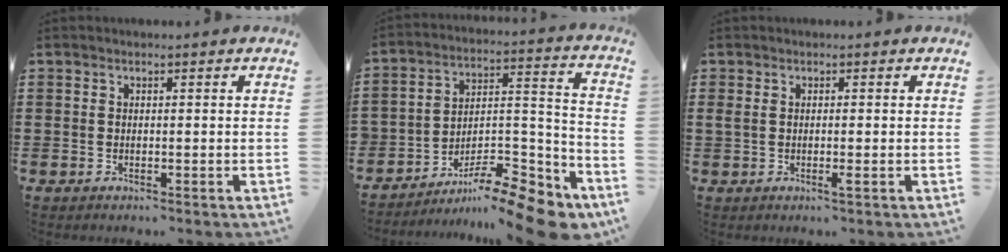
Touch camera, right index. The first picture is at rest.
{"total": 12.2, "force": [-10.3, 2.9, 6.0], "torque": [-0.071, 0.039, -0.190]}
{"total": 1.6, "force": [-0.2, 0.2, 1.6], "torque": [-0.037, -0.006, -0.006]}